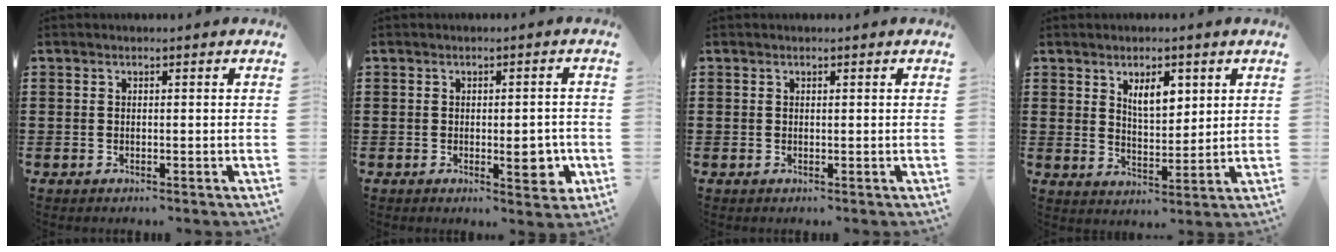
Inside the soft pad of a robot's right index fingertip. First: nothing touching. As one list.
[{"total": 4.9, "force": [-0.9, 1.7, 4.5], "torque": [-0.058, -0.004, -0.014]}, {"total": 0.0}, {"total": 5.2, "force": [2.7, 2.4, 3.8], "torque": [-0.058, 0.000, 0.041]}]